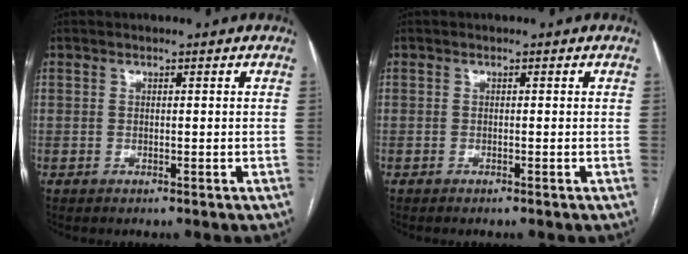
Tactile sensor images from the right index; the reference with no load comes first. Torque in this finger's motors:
{"motor_torque": [0.01, -0.03, 0.02, 0.01]}